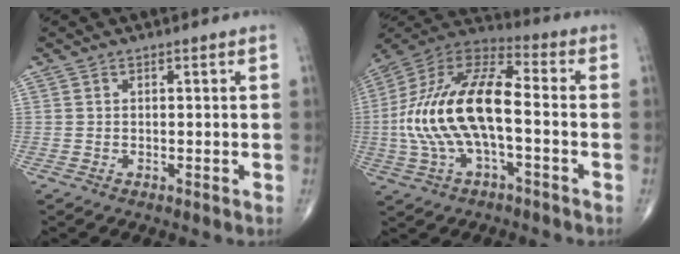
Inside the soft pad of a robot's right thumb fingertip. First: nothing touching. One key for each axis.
{"total": 19.6, "fx": -2.1, "fy": 8.4, "fz": 17.6, "tx": -0.353, "ty": 0.041, "tz": -0.042}